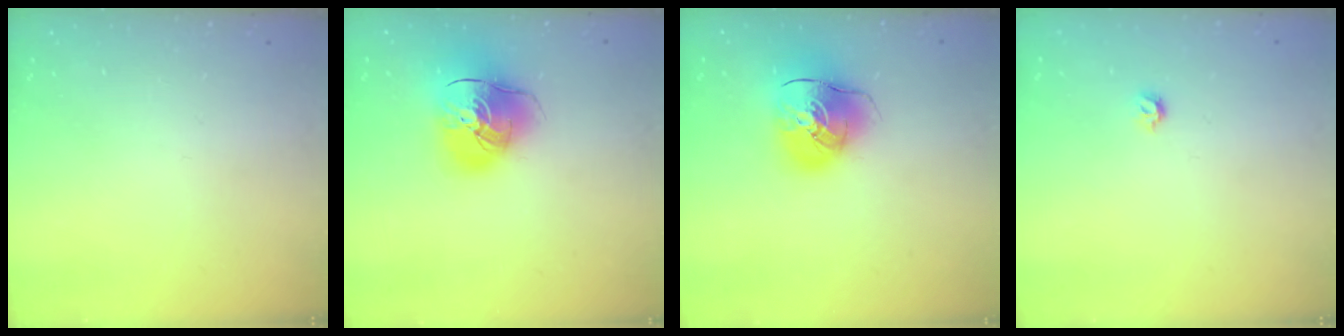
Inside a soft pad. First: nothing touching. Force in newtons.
{"total": 17.1, "press": 16.8, "slide": 2.9}
{"total": 14.3, "press": 14.1, "slide": 2.3}
{"total": 3.9, "press": 3.8, "slide": 0.8}